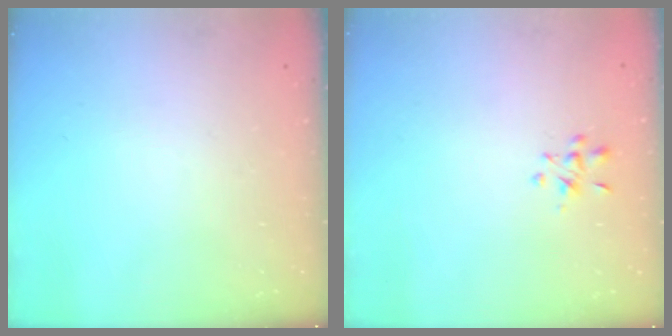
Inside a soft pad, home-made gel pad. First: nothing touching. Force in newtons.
{"total": 2.7, "press": 2.5, "slide": 1.0}